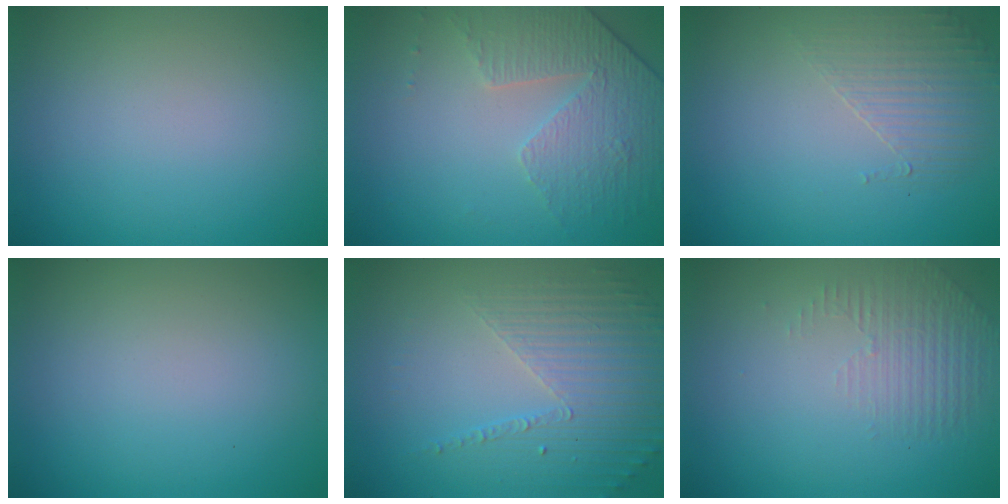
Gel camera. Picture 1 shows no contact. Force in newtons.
{"total": 4.7, "press": 3.3, "slide": 3.3}
{"total": 1.7, "press": 0.9, "slide": 1.4}
{"total": 0.0}
{"total": 5.0, "press": 3.2, "slide": 3.8}
{"total": 1.3, "press": 0.5, "slide": 1.2}